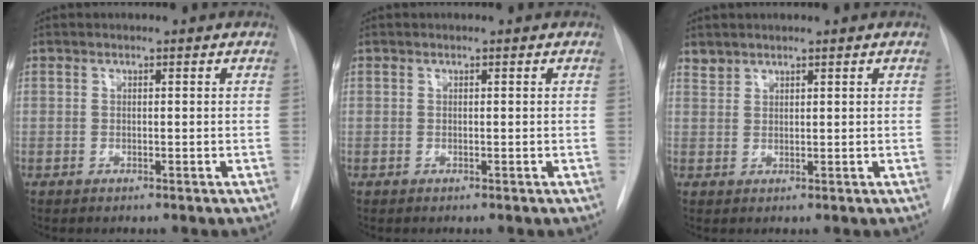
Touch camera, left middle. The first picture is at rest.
{"total": 0.0}
{"total": 1.4, "force": [1.4, 0.4, -0.2], "torque": [0.005, 0.005, 0.027]}